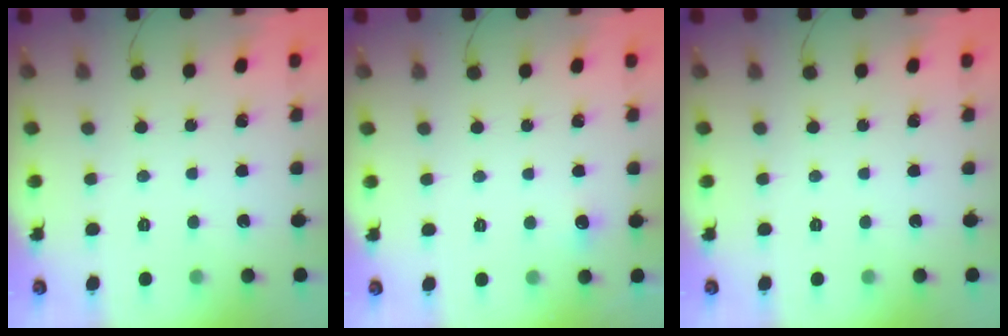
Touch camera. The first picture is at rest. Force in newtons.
{"total": 3.7, "press": 3.4, "slide": 1.4}
{"total": 0.0}